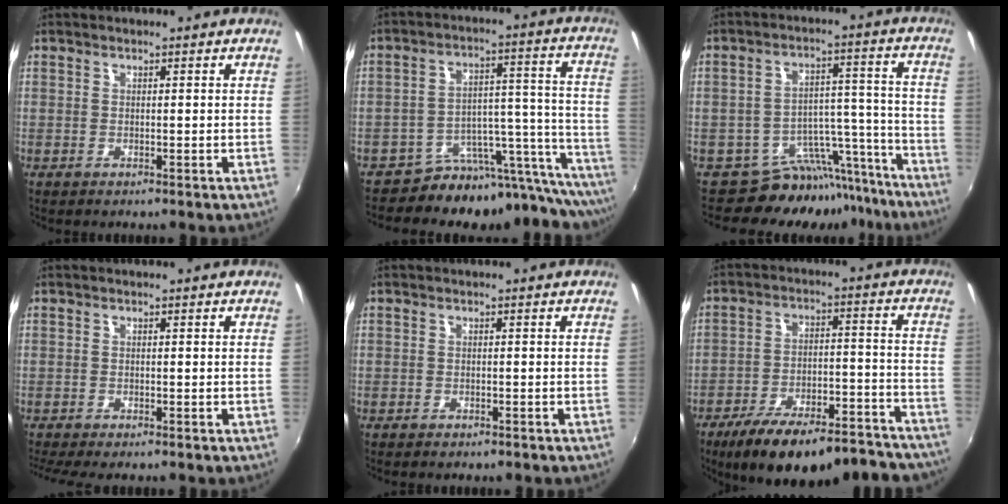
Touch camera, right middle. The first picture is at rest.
{"total": 14.8, "force": [-13.9, 3.3, 4.0], "torque": [-0.022, 0.030, -0.217]}
{"total": 11.6, "force": [-10.6, 4.6, 1.2], "torque": [0.001, 0.056, -0.149]}
{"total": 3.4, "force": [-2.8, 0.3, 1.8], "torque": [-0.043, -0.023, -0.050]}
{"total": 1.7, "force": [-1.4, 0.7, 0.6], "torque": [-0.014, -0.008, -0.022]}
{"total": 25.2, "force": [-20.9, 7.7, 11.9], "torque": [-0.197, -0.009, -0.271]}